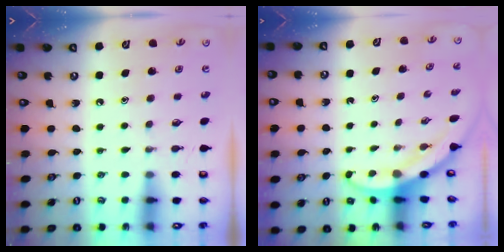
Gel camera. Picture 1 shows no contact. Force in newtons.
{"total": 3.4, "press": 3.4, "slide": 0.2}